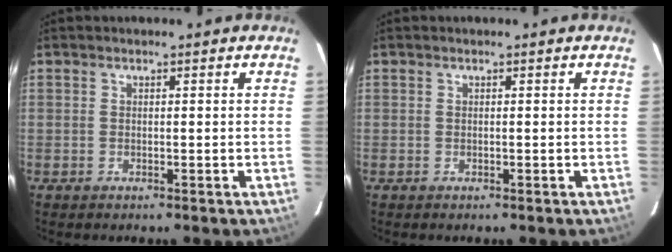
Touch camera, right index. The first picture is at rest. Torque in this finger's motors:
{"motor_torque": [0.00, 0.00, 0.00, 0.00]}